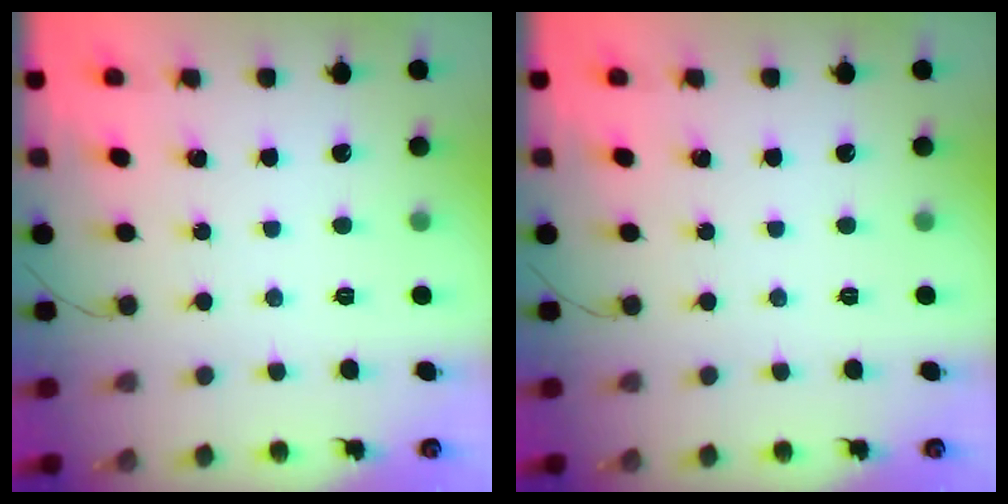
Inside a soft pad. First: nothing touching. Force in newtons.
{"total": 0.0}